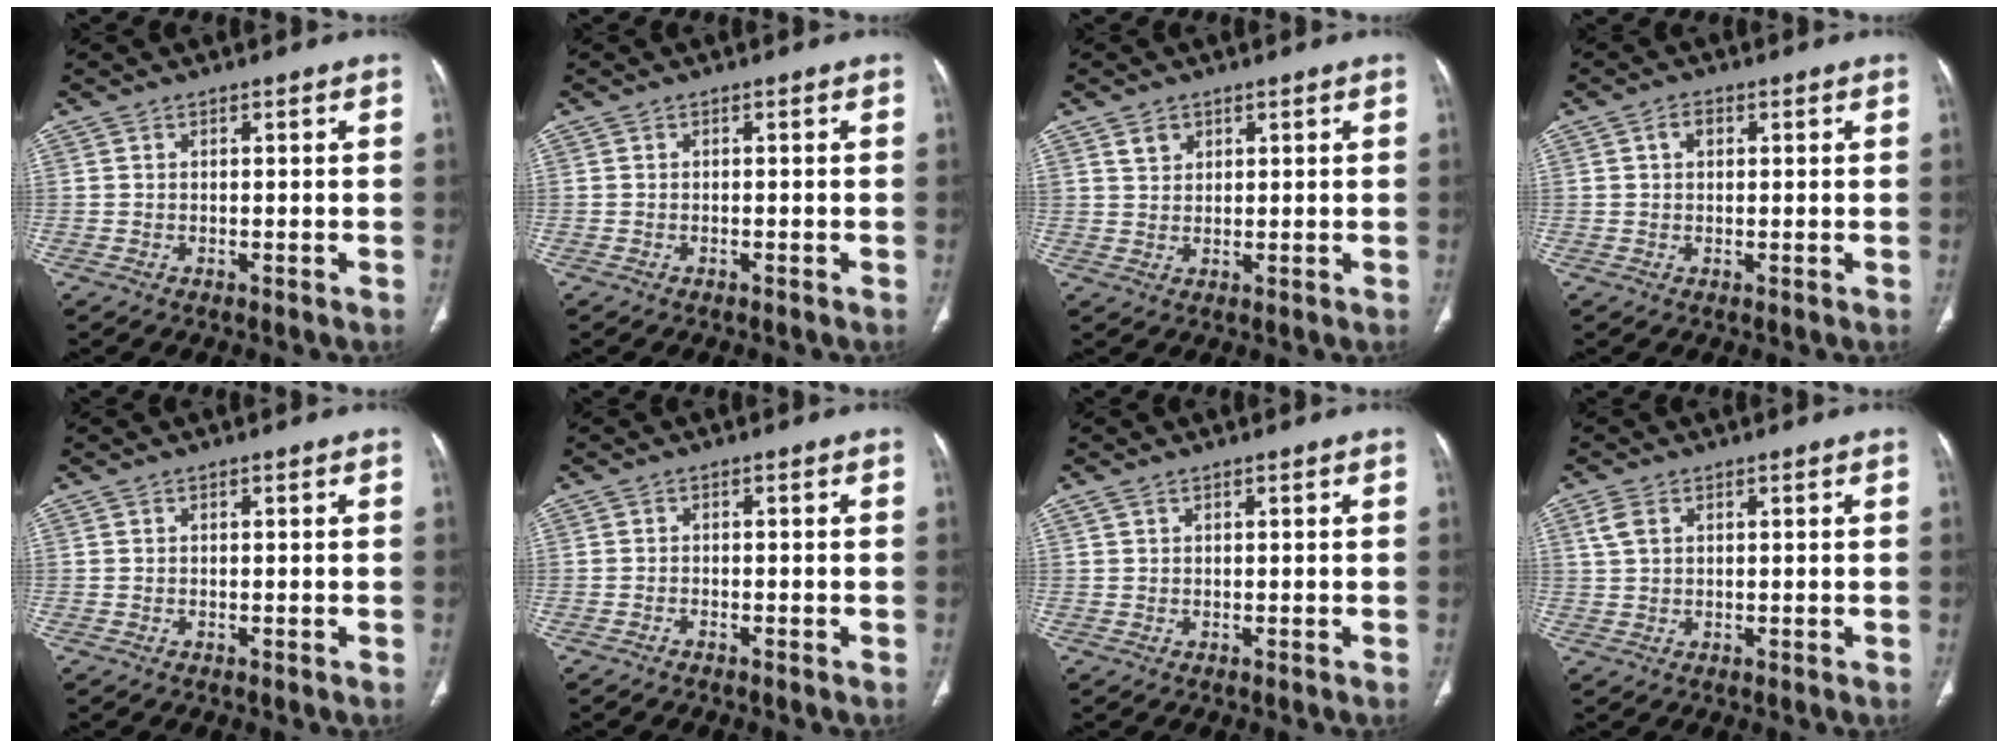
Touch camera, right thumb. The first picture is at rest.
{"total": 0.0}
{"total": 2.8, "force": [1.7, 1.9, 1.0], "torque": [-0.008, -0.009, 0.035]}
{"total": 2.1, "force": [0.6, 1.5, 1.4], "torque": [-0.018, 0.007, 0.009]}
{"total": 0.0}
{"total": 0.6, "force": [-0.5, 0.1, 0.2], "torque": [-0.007, 0.005, -0.009]}
{"total": 1.0, "force": [0.7, 0.4, 0.6], "torque": [-0.021, 0.018, 0.022]}
{"total": 3.0, "force": [1.2, 1.8, 2.0], "torque": [-0.048, 0.006, 0.032]}